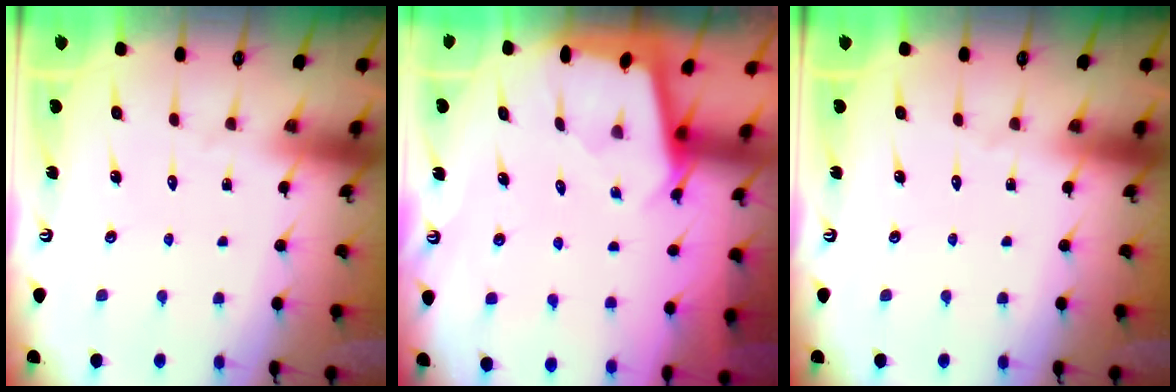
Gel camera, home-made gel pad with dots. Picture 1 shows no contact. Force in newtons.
{"total": 2.0, "press": 2.0, "slide": 0.2}
{"total": 0.0}